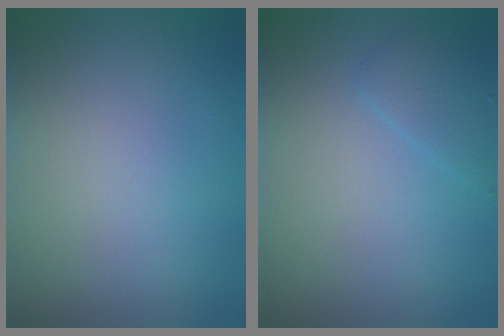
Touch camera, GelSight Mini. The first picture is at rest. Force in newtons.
{"total": 1.7, "press": 1.7, "slide": 0.1}